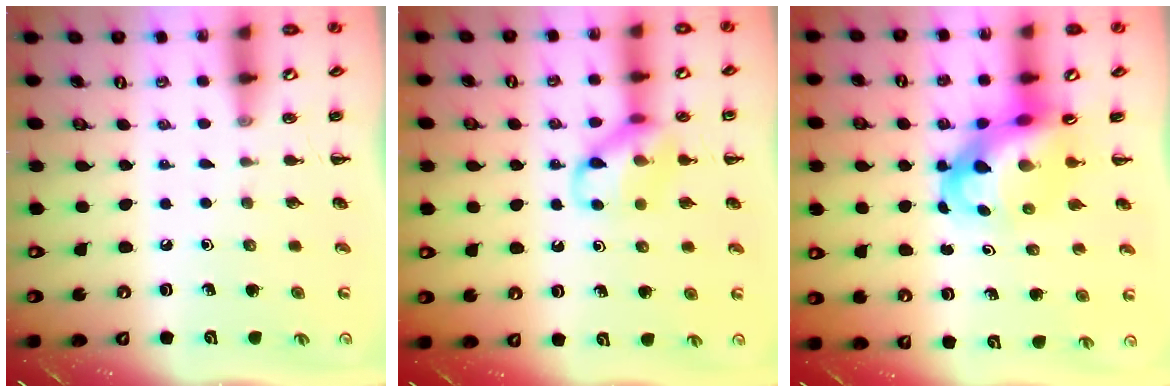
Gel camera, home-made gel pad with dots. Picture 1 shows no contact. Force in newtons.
{"total": 12.5, "press": 12.4, "slide": 1.7}
{"total": 7.4, "press": 7.0, "slide": 2.3}